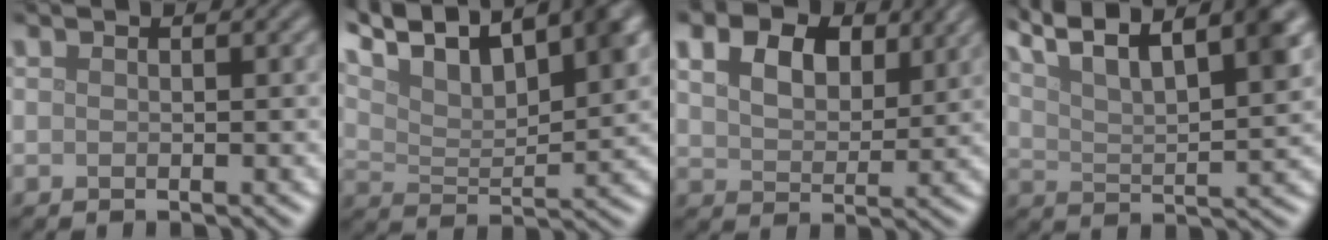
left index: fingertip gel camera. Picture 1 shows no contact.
{"total": 10.6, "force": [7.3, 3.3, 6.9], "torque": [-0.123, 0.018, 0.126]}
{"total": 6.2, "force": [3.5, 3.6, 3.6], "torque": [-0.070, 0.011, 0.047]}
{"total": 11.8, "force": [8.3, 3.5, 7.7], "torque": [-0.121, 0.037, 0.103]}